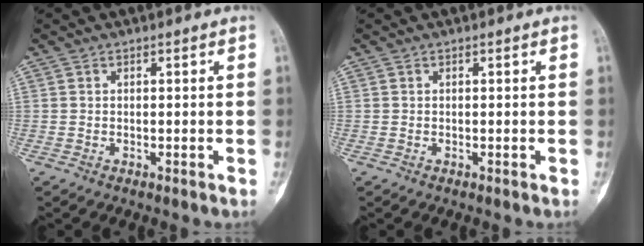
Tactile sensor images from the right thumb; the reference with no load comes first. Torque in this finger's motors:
{"motor_torque": [0.00, 0.00, 0.00, 0.00, 0.00]}